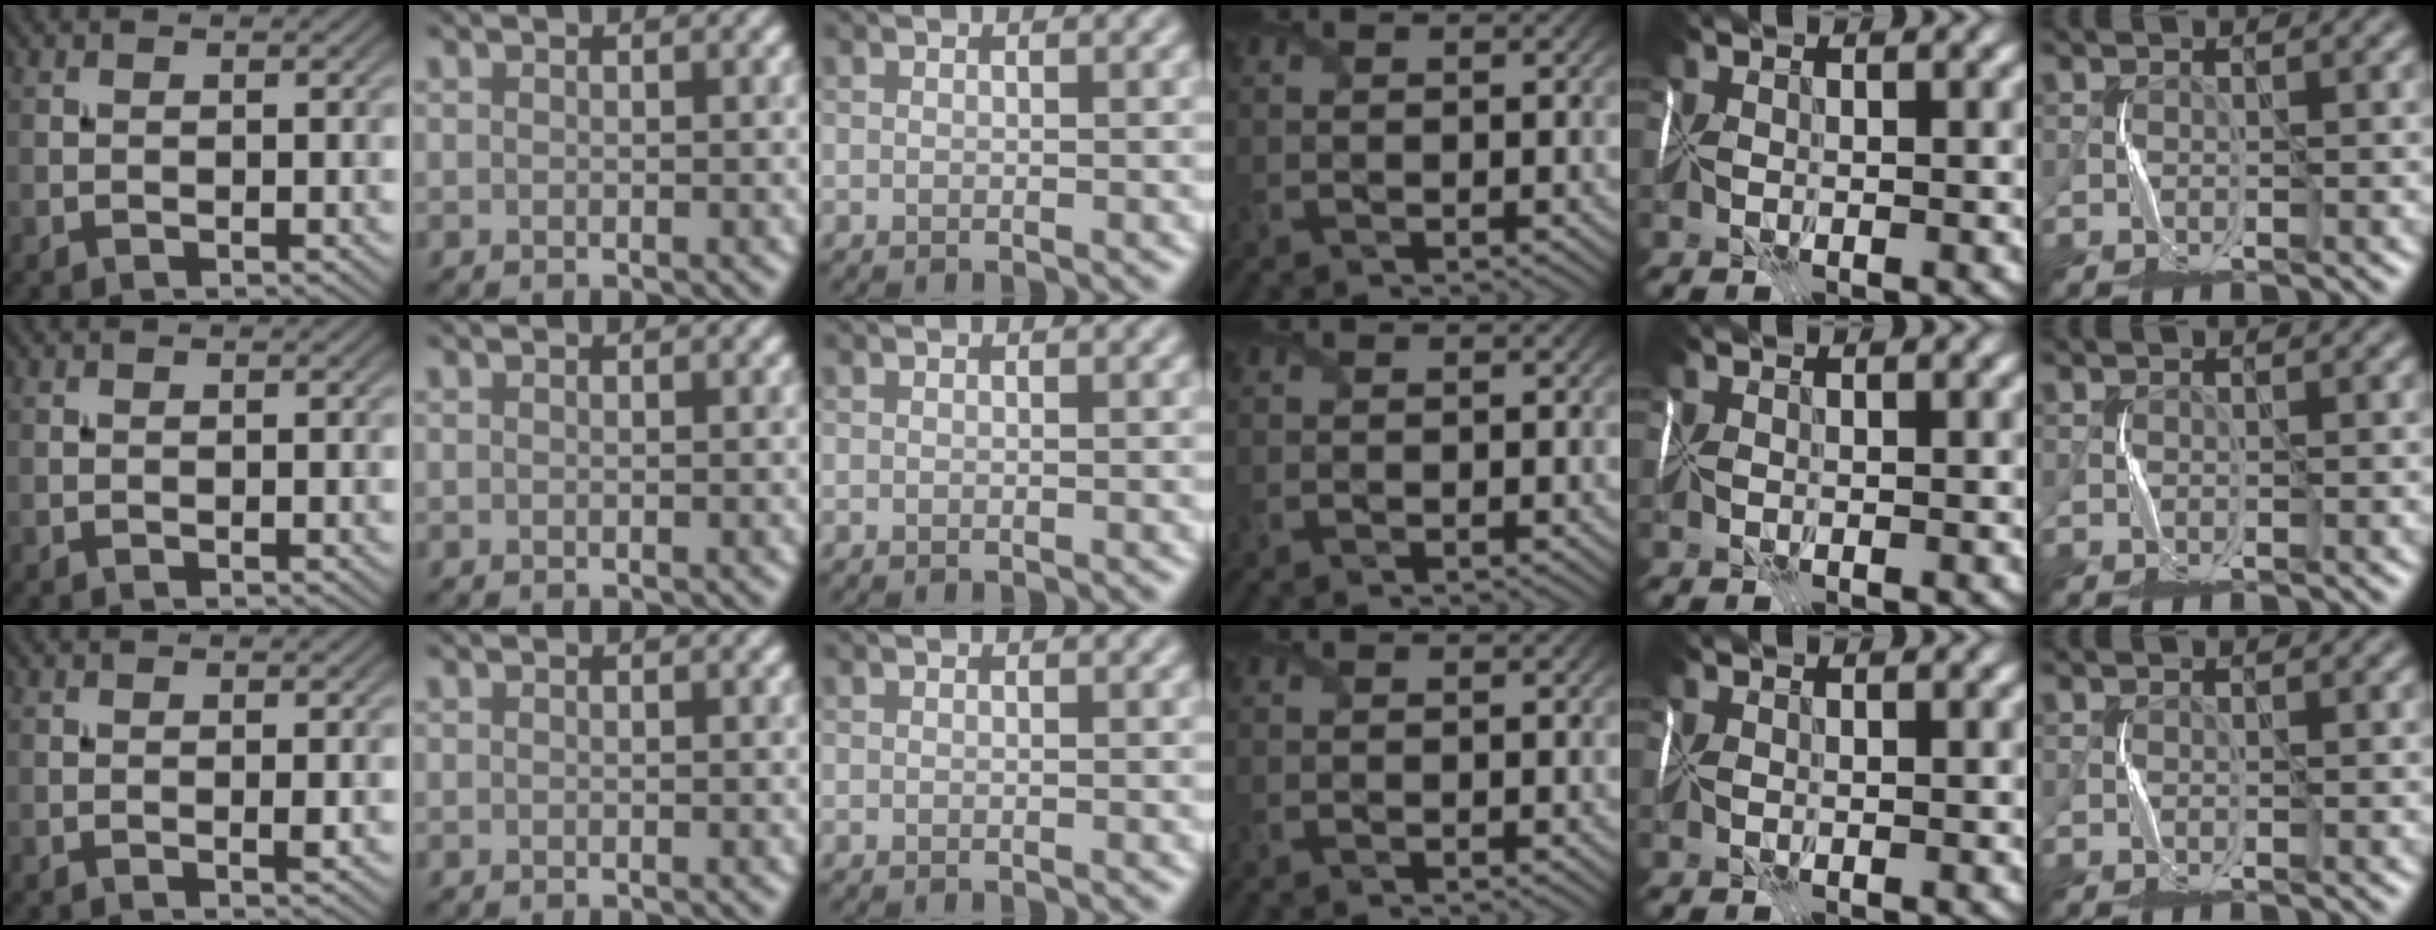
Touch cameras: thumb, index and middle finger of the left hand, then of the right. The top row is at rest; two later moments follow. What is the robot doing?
{"motion": "fold", "object": "shipping label"}